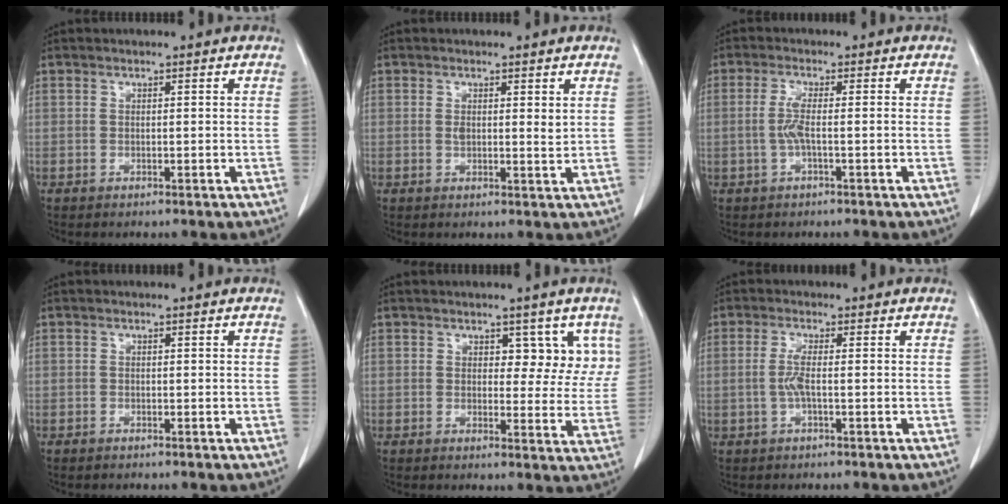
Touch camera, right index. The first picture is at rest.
{"total": 2.3, "force": [0.7, 0.7, 2.0], "torque": [-0.034, -0.006, 0.010]}
{"total": 3.1, "force": [-0.5, 0.1, 3.0], "torque": [-0.066, 0.000, -0.012]}
{"total": 0.6, "force": [-0.5, 0.2, 0.2], "torque": [-0.010, -0.001, -0.010]}
{"total": 5.6, "force": [2.9, 3.5, 3.3], "torque": [-0.014, 0.002, 0.032]}
{"total": 2.8, "force": [-0.4, 0.1, 2.7], "torque": [-0.061, -0.001, -0.011]}